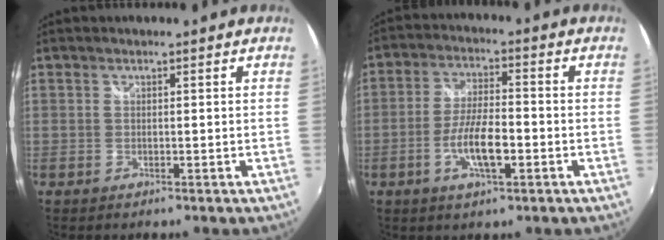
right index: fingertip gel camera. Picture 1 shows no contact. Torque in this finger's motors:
{"motor_torque": [0.39, -0.11, 0.44, 0.09]}